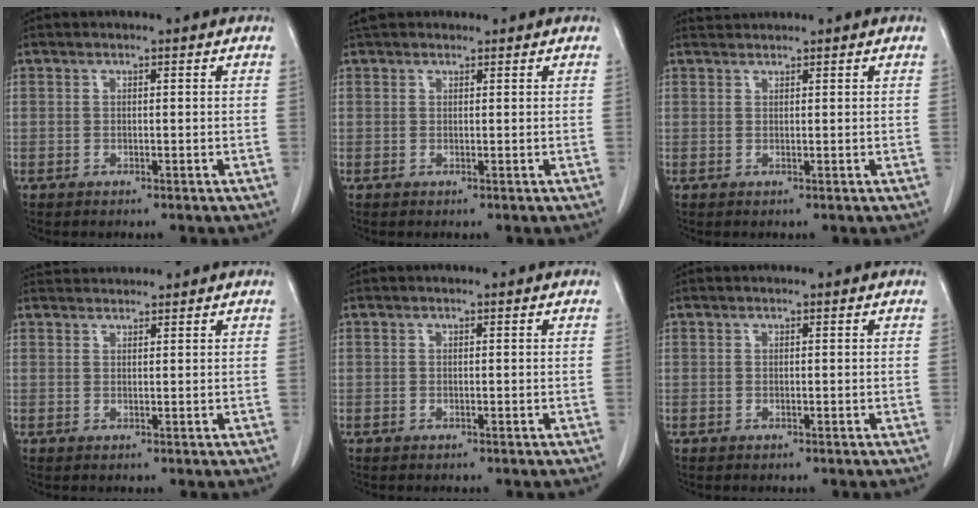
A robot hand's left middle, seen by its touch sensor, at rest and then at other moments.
{"total": 2.8, "force": [2.5, 1.2, 0.6], "torque": [-0.009, 0.026, 0.040]}
{"total": 1.3, "force": [1.2, -0.3, -0.4], "torque": [-0.004, 0.008, 0.029]}
{"total": 2.4, "force": [2.4, -0.1, -0.2], "torque": [-0.007, 0.017, 0.050]}
{"total": 0.0}
{"total": 0.0}